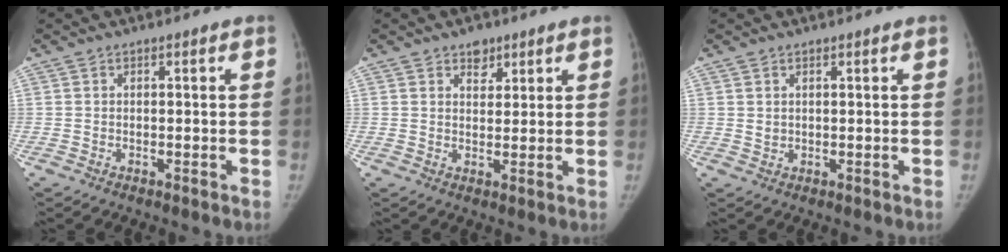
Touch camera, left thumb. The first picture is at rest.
{"total": 3.4, "force": [2.2, 2.2, 1.3], "torque": [0.002, -0.014, 0.035]}
{"total": 1.1, "force": [0.6, 0.8, 0.4], "torque": [0.004, -0.005, 0.013]}